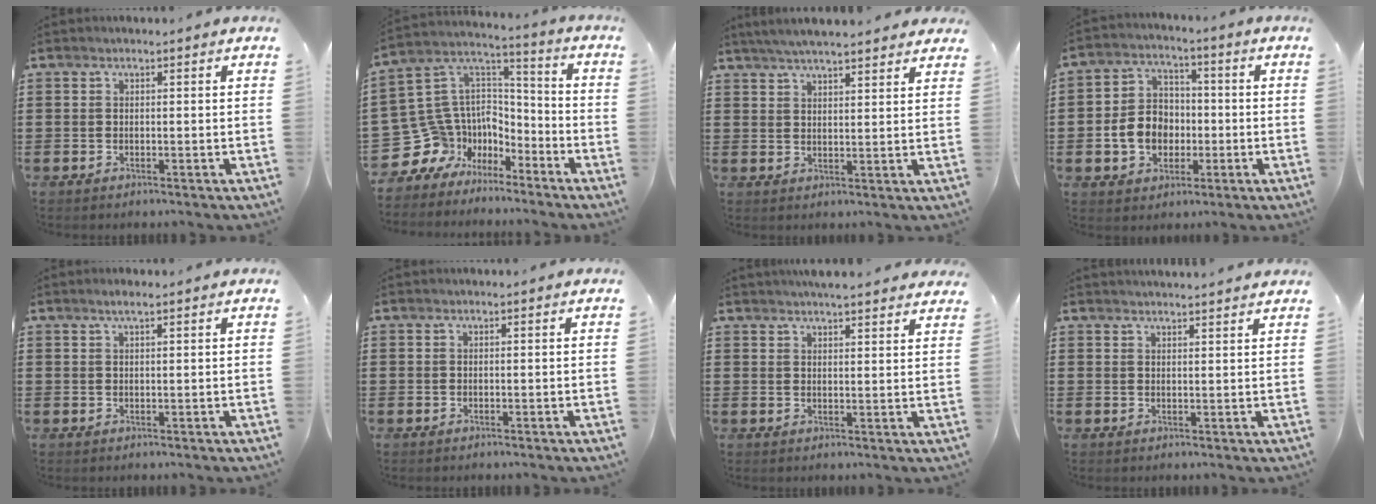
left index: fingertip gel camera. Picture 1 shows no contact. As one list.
[{"total": 9.3, "force": [-4.8, 7.9, 1.3], "torque": [-0.076, -0.023, -0.090]}, {"total": 4.6, "force": [4.3, 0.0, 1.5], "torque": [-0.041, -0.010, 0.078]}, {"total": 7.6, "force": [-1.6, 6.3, 4.0], "torque": [-0.089, 0.013, -0.032]}, {"total": 1.5, "force": [0.9, 0.2, 1.2], "torque": [-0.023, 0.002, 0.015]}, {"total": 0.0}, {"total": 3.6, "force": [3.5, 0.0, 0.8], "torque": [-0.025, -0.008, 0.065]}, {"total": 1.8, "force": [1.8, -0.3, 0.0], "torque": [-0.006, -0.003, 0.036]}]